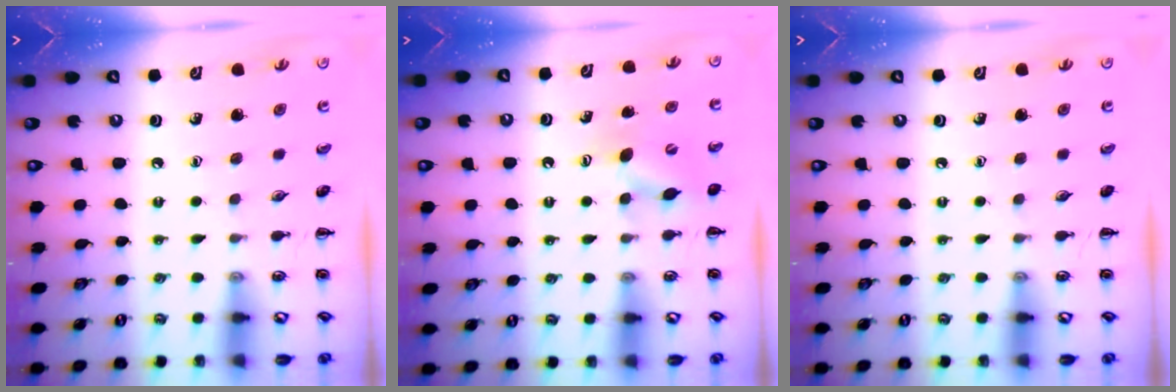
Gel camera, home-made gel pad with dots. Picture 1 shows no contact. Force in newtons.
{"total": 7.7, "press": 7.6, "slide": 1.1}
{"total": 0.0}